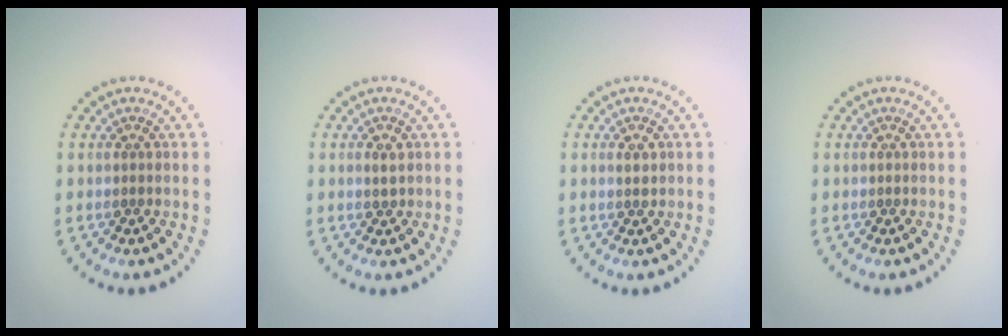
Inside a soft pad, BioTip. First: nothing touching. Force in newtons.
{"total": 1.1, "press": 1.0, "slide": 0.5}
{"total": 1.0, "press": 1.0, "slide": 0.3}
{"total": 0.0}